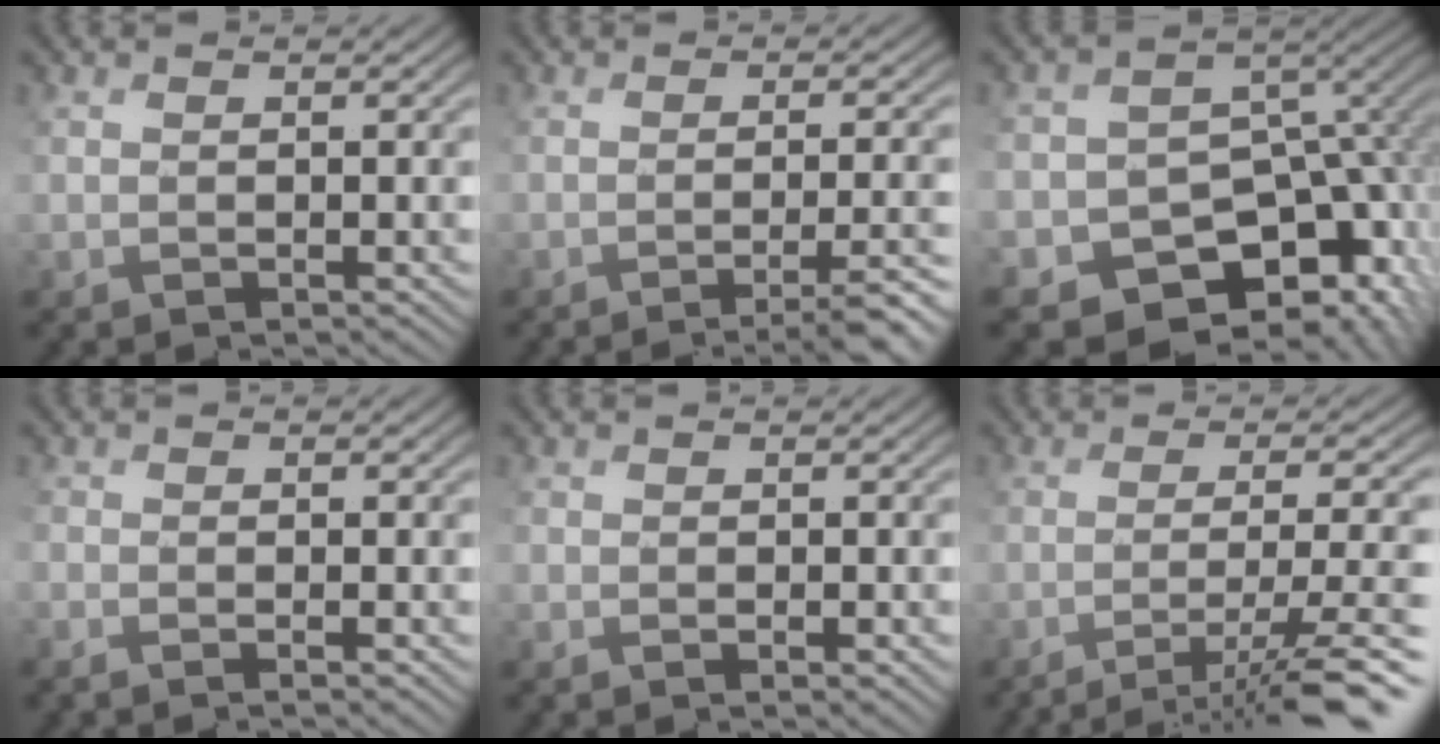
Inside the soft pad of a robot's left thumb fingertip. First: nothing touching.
{"total": 5.2, "force": [-2.7, 1.1, 4.3], "torque": [-0.060, 0.000, -0.043]}
{"total": 13.4, "force": [-7.0, 9.5, 6.4], "torque": [-0.121, -0.018, -0.090]}
{"total": 2.2, "force": [-1.6, 0.5, 1.4], "torque": [-0.029, -0.008, -0.033]}
{"total": 1.8, "force": [-0.9, 1.2, 1.0], "torque": [-0.020, -0.008, -0.014]}
{"total": 11.7, "force": [-7.4, 2.0, 8.8], "torque": [-0.137, 0.011, -0.109]}